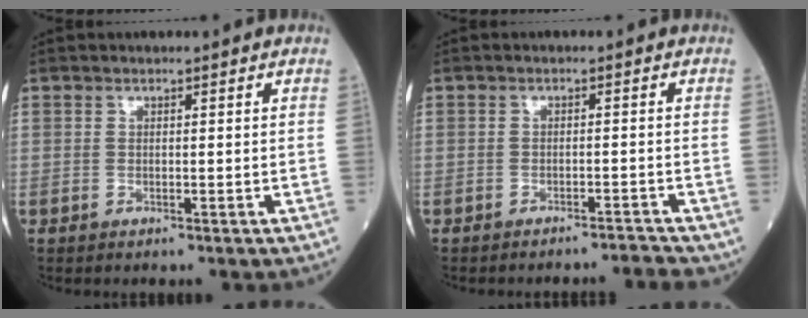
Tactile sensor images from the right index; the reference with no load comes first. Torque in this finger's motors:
{"motor_torque": [-0.11, -0.29, -0.09, -0.09]}